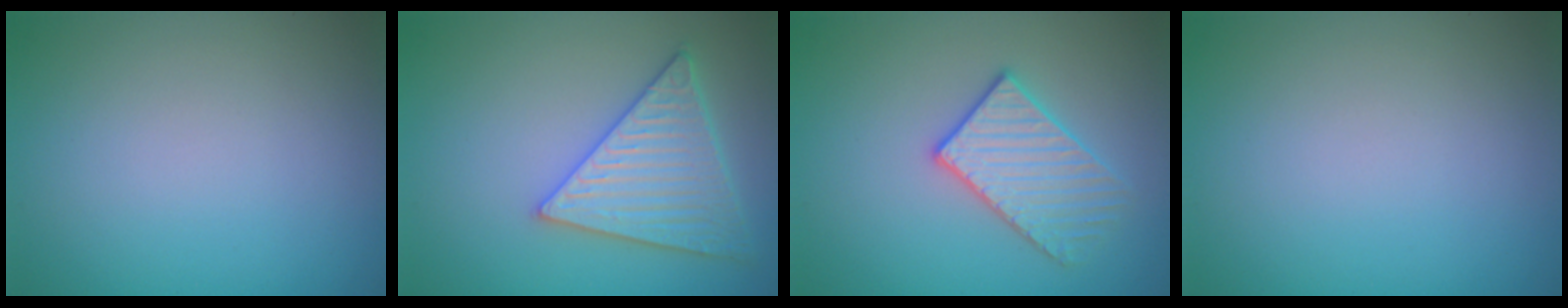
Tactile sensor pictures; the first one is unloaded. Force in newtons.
{"total": 5.3, "press": 4.7, "slide": 2.3}
{"total": 3.2, "press": 3.1, "slide": 0.6}
{"total": 0.0}